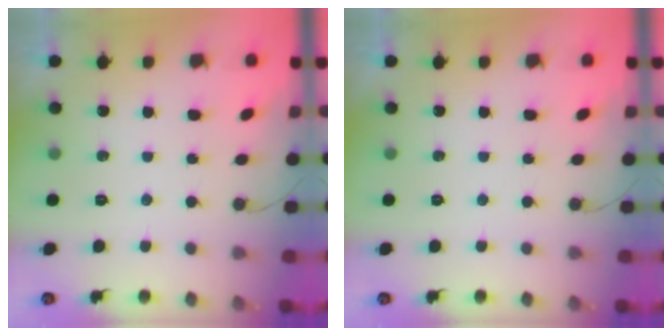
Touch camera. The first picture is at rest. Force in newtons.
{"total": 0.0}